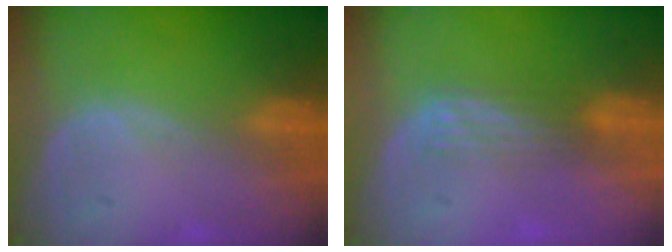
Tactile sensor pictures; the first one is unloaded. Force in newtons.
{"total": 2.9, "press": 2.5, "slide": 1.5}